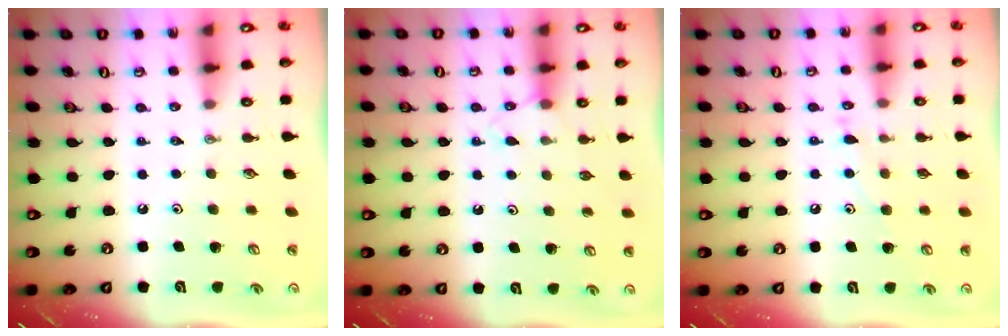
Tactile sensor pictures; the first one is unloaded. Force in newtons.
{"total": 5.8, "press": 5.7, "slide": 0.7}
{"total": 6.3, "press": 6.3, "slide": 0.4}